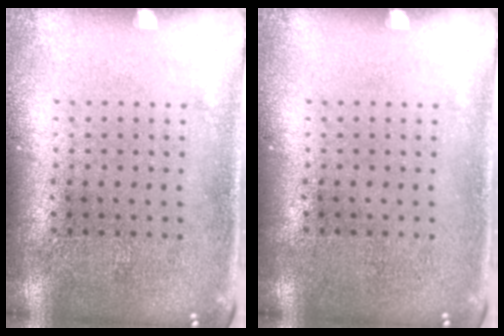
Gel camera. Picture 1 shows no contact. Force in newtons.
{"total": 0.0}